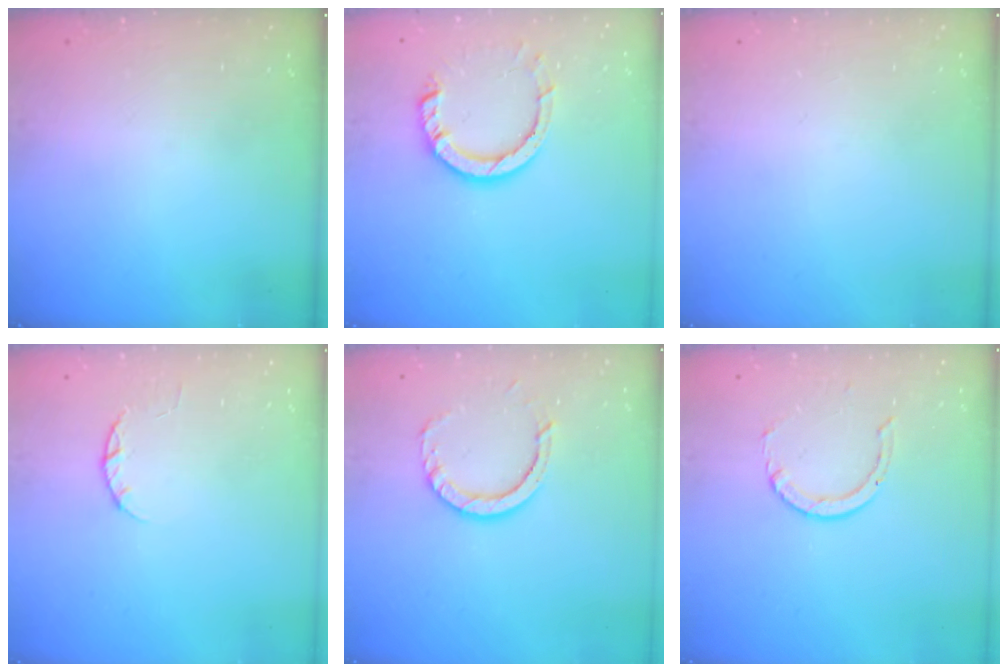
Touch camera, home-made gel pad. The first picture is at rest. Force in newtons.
{"total": 9.7, "press": 9.7, "slide": 1.1}
{"total": 0.0}
{"total": 2.4, "press": 2.3, "slide": 0.4}
{"total": 8.6, "press": 8.5, "slide": 1.3}
{"total": 3.3, "press": 3.3, "slide": 0.3}